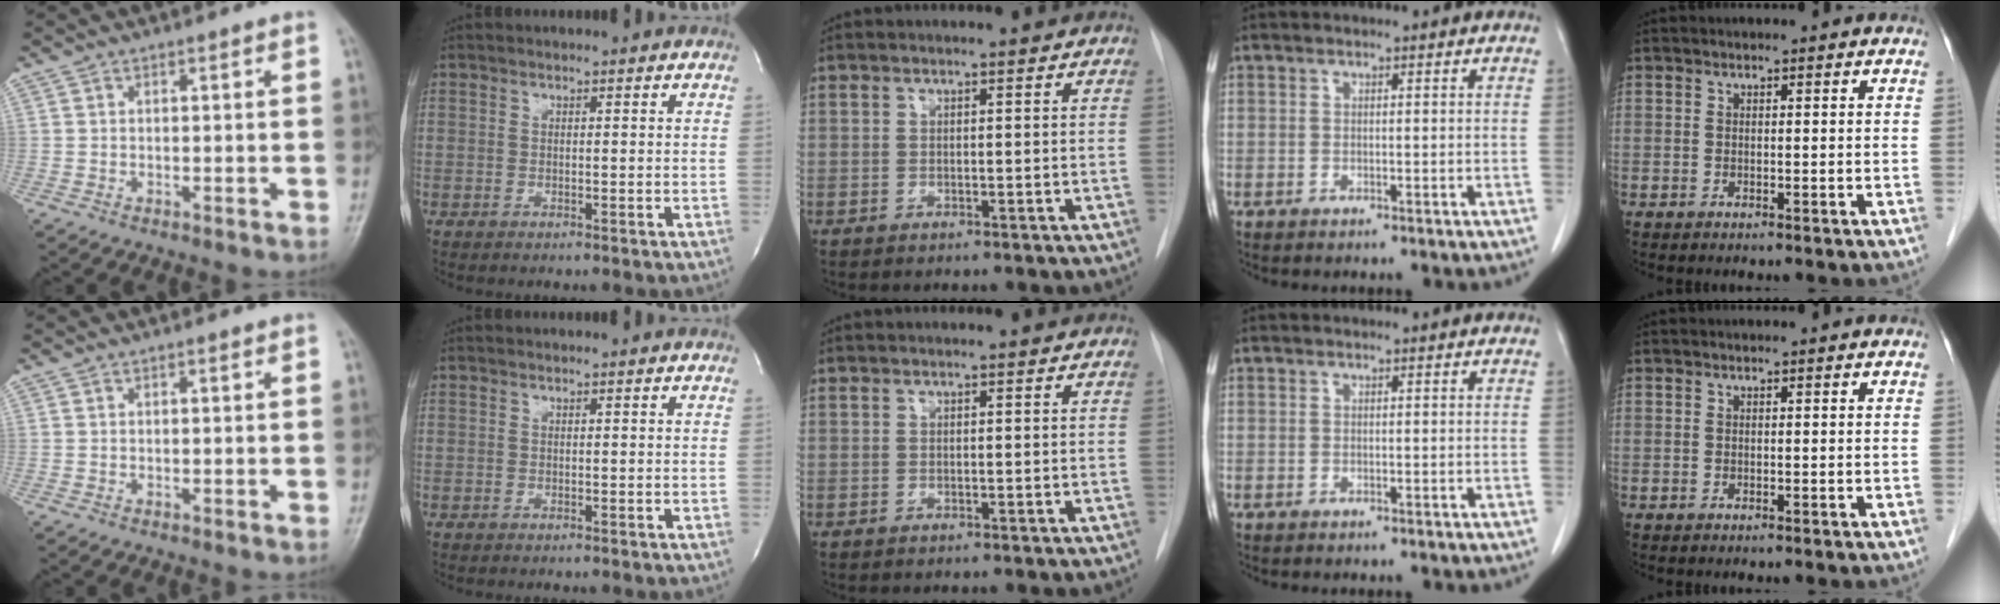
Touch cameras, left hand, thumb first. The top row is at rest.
{}